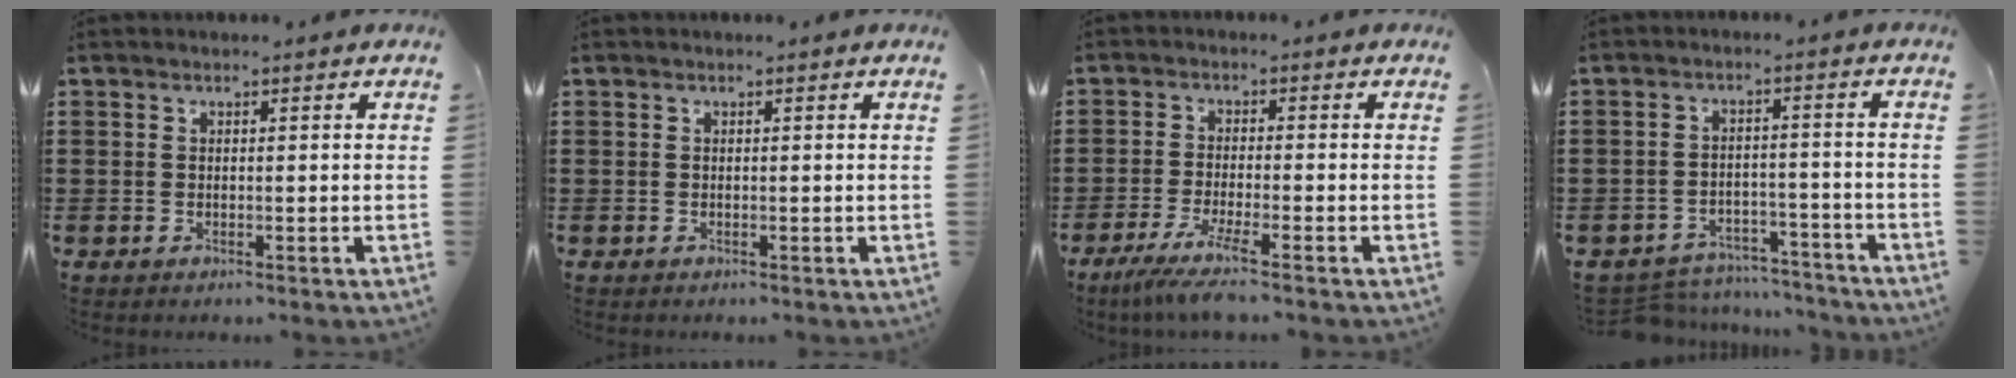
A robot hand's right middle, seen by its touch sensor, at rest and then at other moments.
{"total": 0.0}
{"total": 4.6, "force": [-3.2, -0.1, 3.4], "torque": [-0.076, -0.019, -0.061]}
{"total": 5.1, "force": [-5.0, 0.8, 0.4], "torque": [-0.013, 0.008, -0.104]}